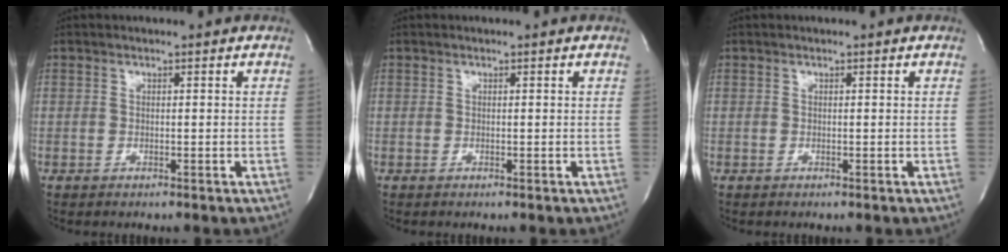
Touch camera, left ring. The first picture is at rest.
{"total": 0.0}
{"total": 0.0}